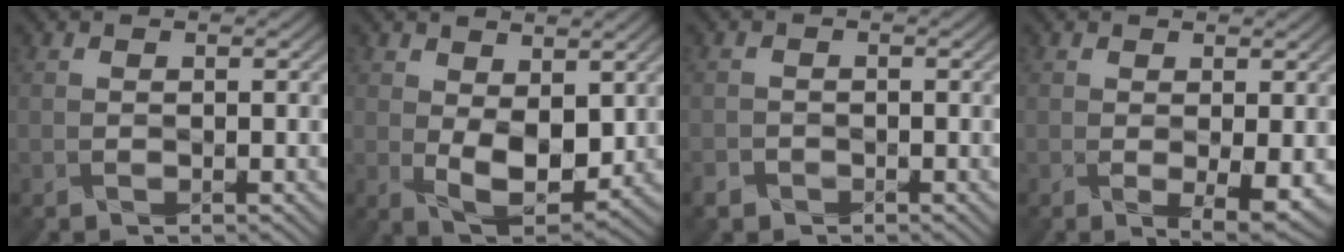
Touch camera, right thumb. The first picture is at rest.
{"total": 5.9, "force": [1.2, 3.4, 4.7], "torque": [-0.097, -0.015, 0.033]}
{"total": 1.5, "force": [-1.4, 0.4, -0.4], "torque": [0.001, -0.010, -0.022]}
{"total": 3.0, "force": [-0.1, 0.6, 3.0], "torque": [-0.054, -0.011, 0.008]}